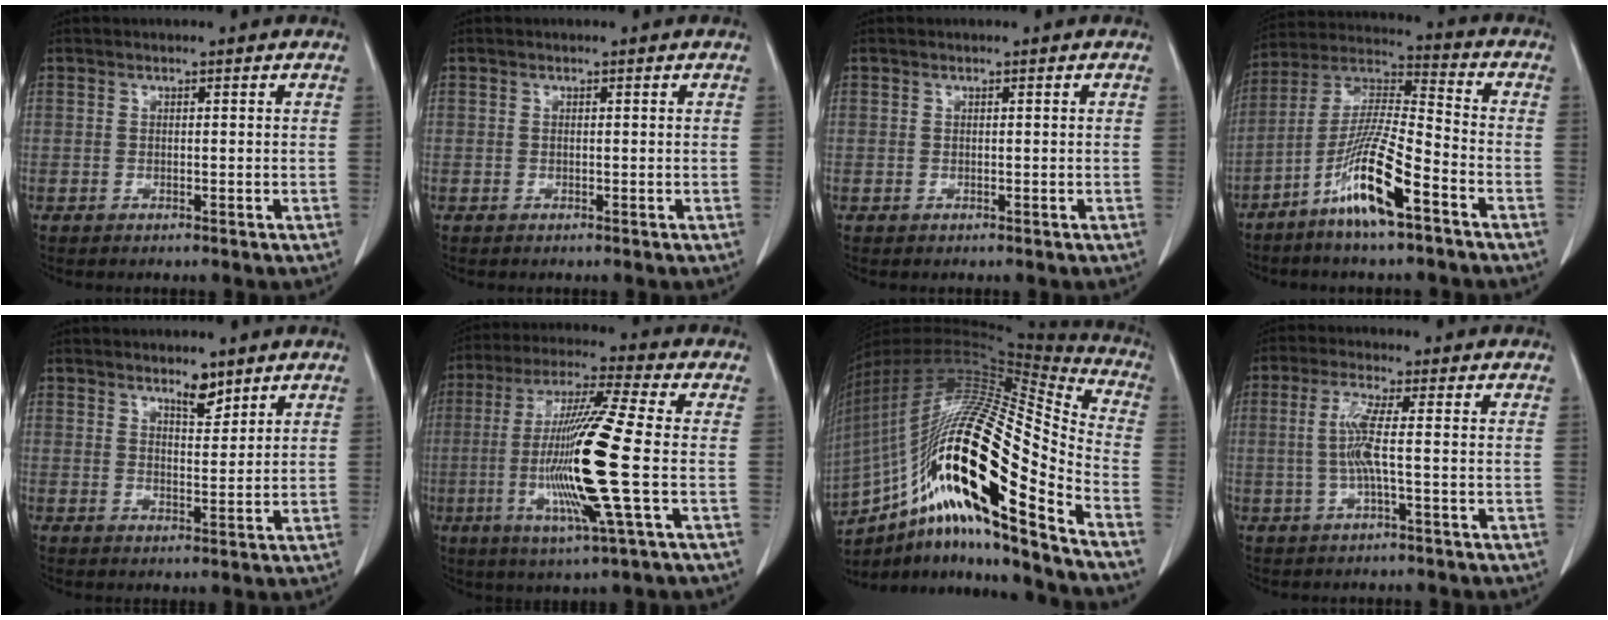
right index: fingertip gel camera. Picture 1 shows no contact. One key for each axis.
{"total": 0.0}
{"total": 0.0}
{"total": 12.7, "fx": -6.7, "fy": 0.9, "fz": 10.8, "tx": -0.214, "ty": -0.010, "tz": -0.131}
{"total": 3.4, "fx": 2.7, "fy": 1.0, "fz": 1.7, "tx": -0.029, "ty": -0.006, "tz": 0.046}
{"total": 16.6, "fx": -2.6, "fy": -0.7, "fz": 16.4, "tx": -0.327, "ty": -0.013, "tz": -0.058}
{"total": 30.4, "fx": -14.4, "fy": 4.6, "fz": 26.5, "tx": -0.470, "ty": -0.012, "tz": -0.250}
{"total": 4.9, "fx": -0.2, "fy": -0.1, "fz": 4.9, "tx": -0.109, "ty": 0.006, "tz": -0.005}